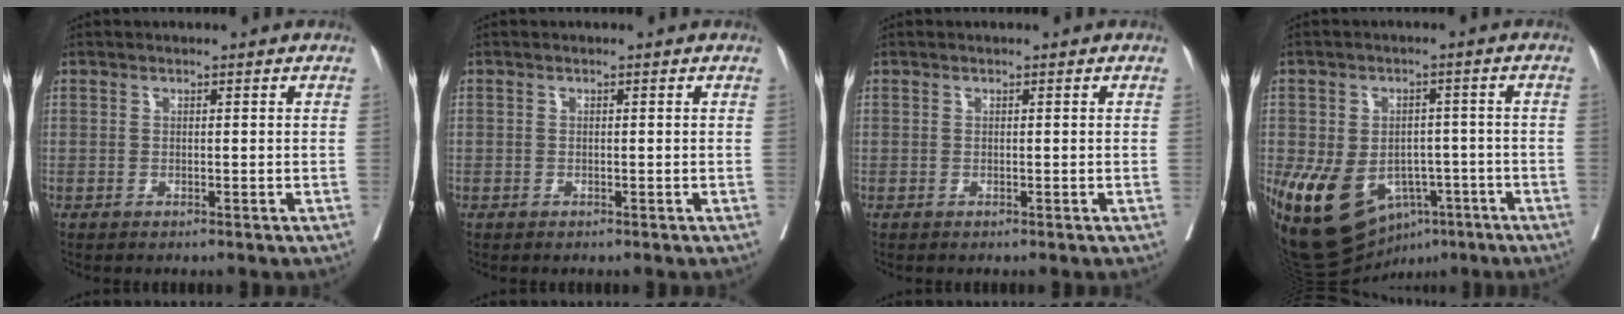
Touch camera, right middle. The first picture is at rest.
{"total": 0.8, "force": [-0.3, 0.8, -0.1], "torque": [0.004, 0.008, -0.006]}
{"total": 0.0}
{"total": 15.2, "force": [-6.8, 10.0, 9.2], "torque": [-0.180, 0.002, -0.089]}